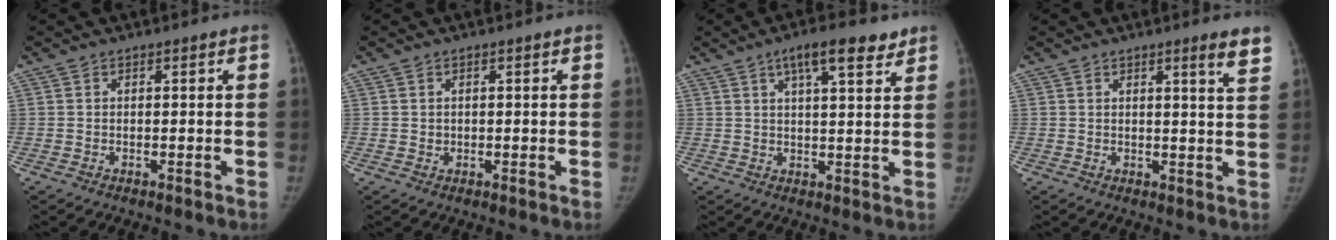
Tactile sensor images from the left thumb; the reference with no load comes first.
{"total": 0.6, "force": [0.2, 0.6, 0.1], "torque": [0.008, 0.000, 0.004]}
{"total": 8.6, "force": [5.3, 2.5, 6.3], "torque": [-0.079, -0.016, 0.079]}
{"total": 4.5, "force": [3.1, 0.0, 3.3], "torque": [-0.040, -0.022, 0.039]}